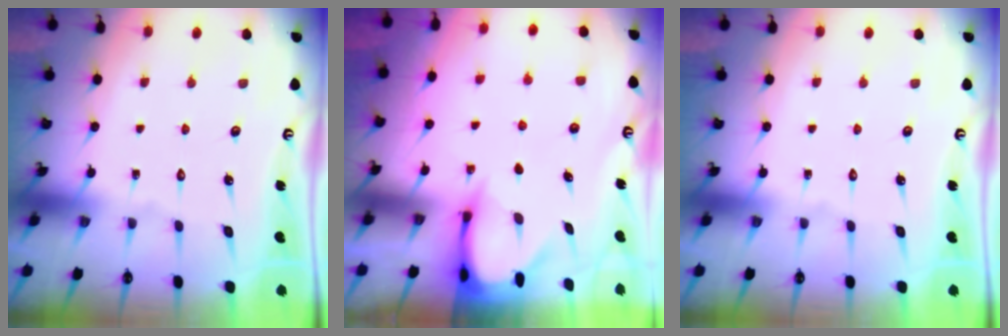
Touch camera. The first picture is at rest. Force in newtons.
{"total": 3.5, "press": 3.5, "slide": 0.3}
{"total": 0.0}